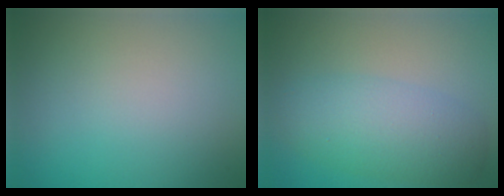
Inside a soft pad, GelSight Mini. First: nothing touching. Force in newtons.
{"total": 5.2, "press": 5.2, "slide": 0.2}